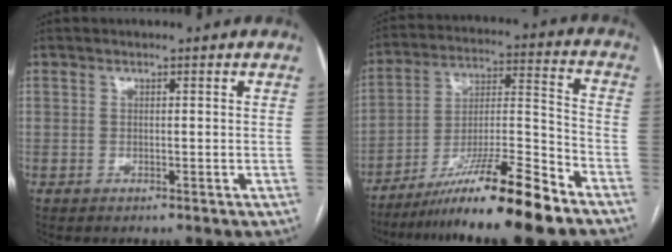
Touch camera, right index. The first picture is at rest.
{"total": 16.8, "force": [-12.7, -0.3, 11.1], "torque": [-0.196, -0.013, -0.219]}